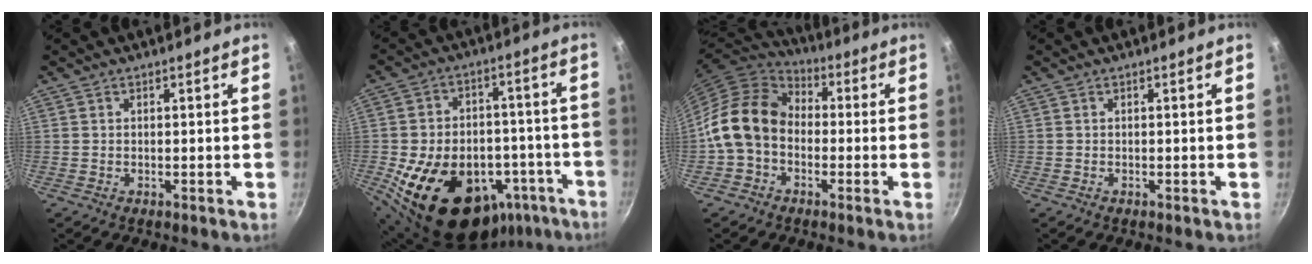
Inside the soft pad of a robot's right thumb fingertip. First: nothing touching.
{"total": 25.2, "force": [-10.2, 17.0, 15.5], "torque": [-0.216, 0.045, -0.127]}
{"total": 13.5, "force": [-1.6, 10.4, 8.4], "torque": [-0.122, 0.039, -0.050]}
{"total": 0.0}